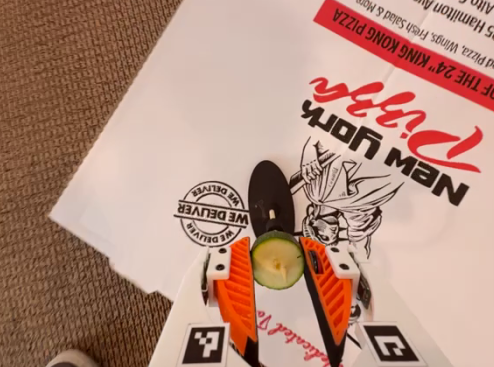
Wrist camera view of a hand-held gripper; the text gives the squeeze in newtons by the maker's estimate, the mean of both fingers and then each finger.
{"total": 8.3, "left": 8.1, "right": 8.5}